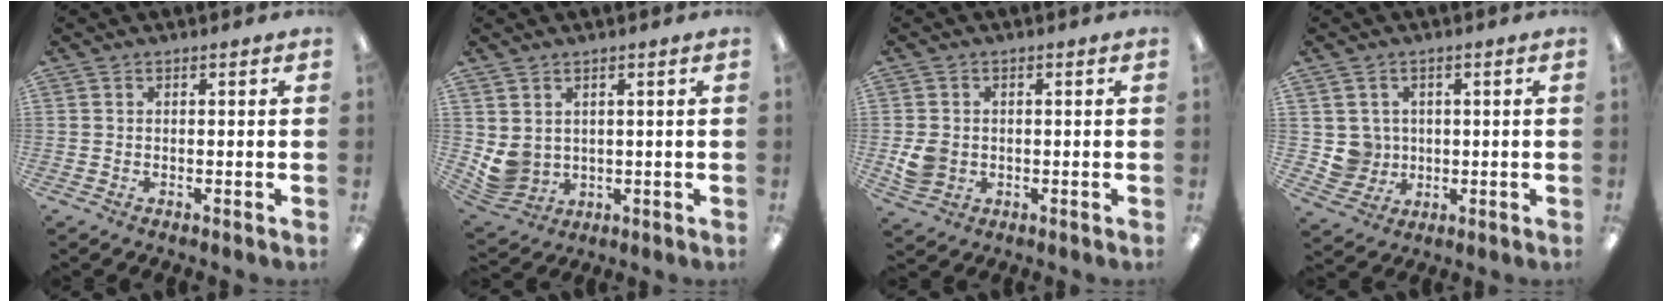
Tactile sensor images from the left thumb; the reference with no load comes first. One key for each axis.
{"total": 5.0, "fx": 2.0, "fy": 4.3, "fz": 1.6, "tx": -0.048, "ty": -0.014, "tz": 0.040}
{"total": 4.8, "fx": -0.4, "fy": 4.1, "fz": 2.3, "tx": -0.032, "ty": 0.001, "tz": -0.007}
{"total": 5.5, "fx": 1.2, "fy": 5.4, "fz": 0.4, "tx": -0.011, "ty": 0.004, "tz": 0.028}